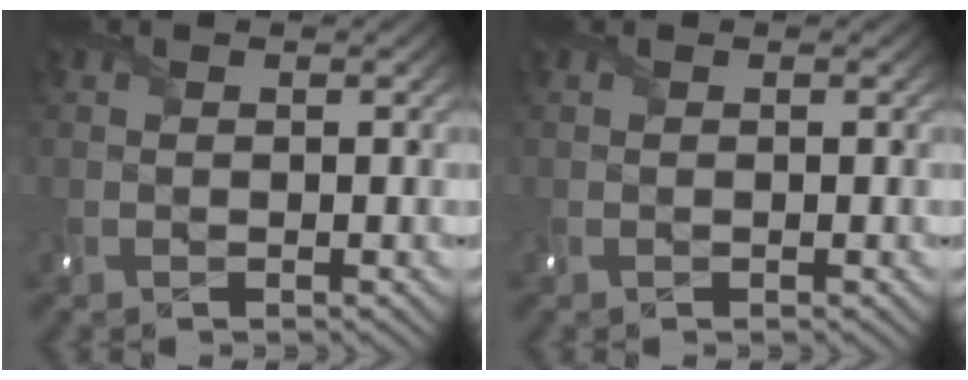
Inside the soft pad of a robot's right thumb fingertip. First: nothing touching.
{"total": 0.0}